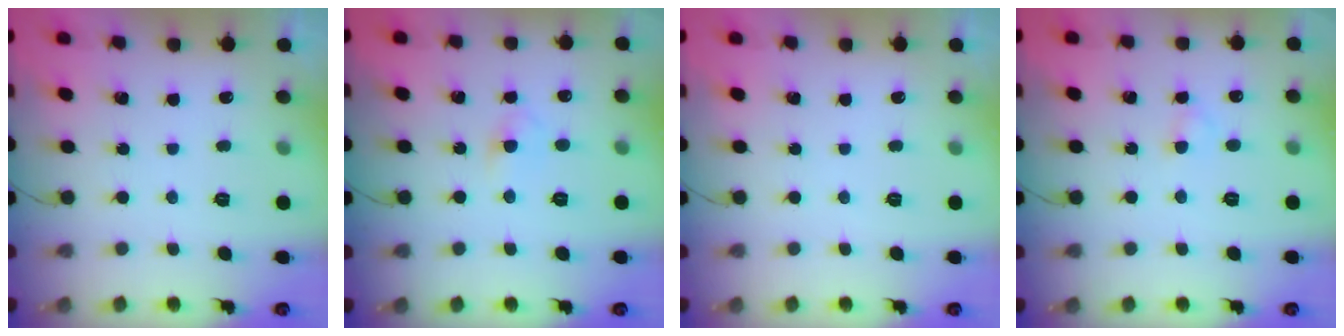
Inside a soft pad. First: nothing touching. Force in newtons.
{"total": 3.2, "press": 3.0, "slide": 1.1}
{"total": 0.0}
{"total": 1.8, "press": 1.6, "slide": 0.9}